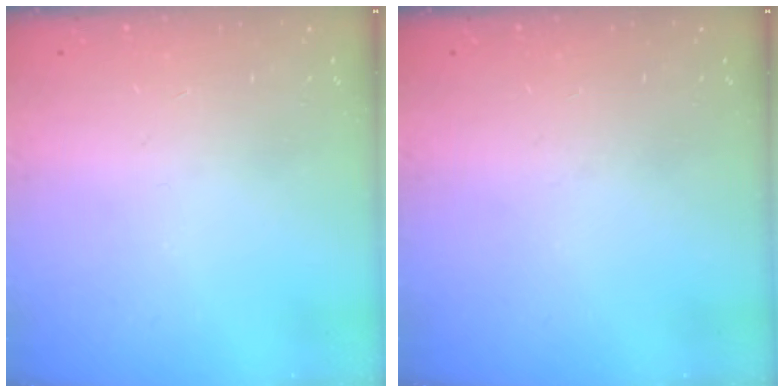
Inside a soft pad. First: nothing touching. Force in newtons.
{"total": 0.0}